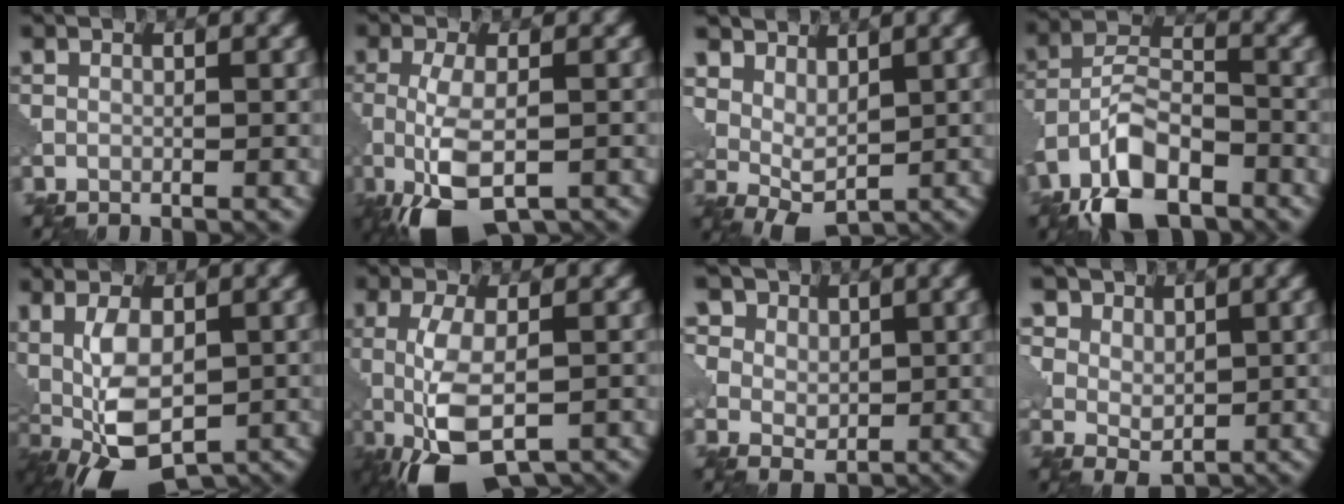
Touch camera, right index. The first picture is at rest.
{"total": 7.0, "force": [-3.3, 2.4, 5.7], "torque": [-0.123, -0.012, -0.060]}
{"total": 4.3, "force": [2.6, 2.5, 2.4], "torque": [-0.044, -0.001, 0.042]}
{"total": 8.9, "force": [-5.5, 4.1, 5.7], "torque": [-0.106, 0.005, -0.113]}
{"total": 8.9, "force": [-1.1, 4.2, 7.8], "torque": [-0.148, -0.004, -0.016]}
{"total": 8.1, "force": [-3.2, 3.0, 6.8], "torque": [-0.145, -0.014, -0.056]}
{"total": 9.7, "force": [4.8, 7.2, 4.5], "torque": [-0.093, 0.019, 0.065]}
{"total": 6.2, "force": [3.2, 4.5, 2.8], "torque": [-0.067, 0.003, 0.048]}